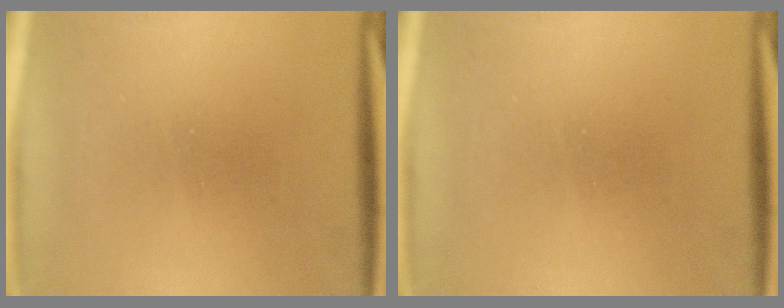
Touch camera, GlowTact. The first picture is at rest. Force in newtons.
{"total": 0.0}